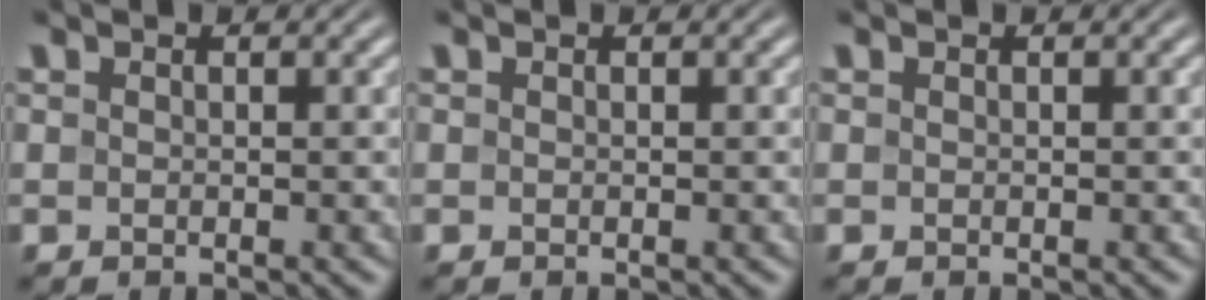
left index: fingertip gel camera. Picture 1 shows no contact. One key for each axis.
{"total": 0.0}
{"total": 0.0}